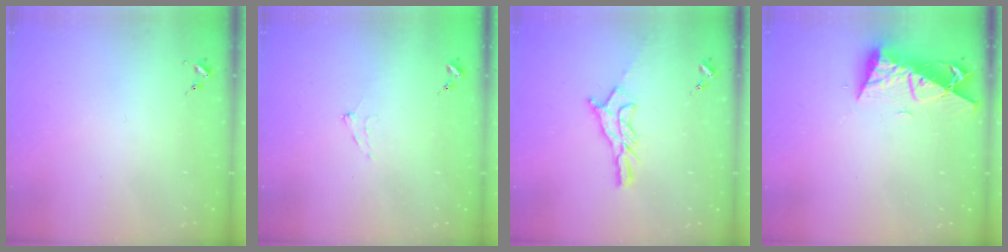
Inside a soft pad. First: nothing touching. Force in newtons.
{"total": 6.0, "press": 6.0, "slide": 0.6}
{"total": 11.2, "press": 11.1, "slide": 0.7}
{"total": 9.3, "press": 9.2, "slide": 1.1}